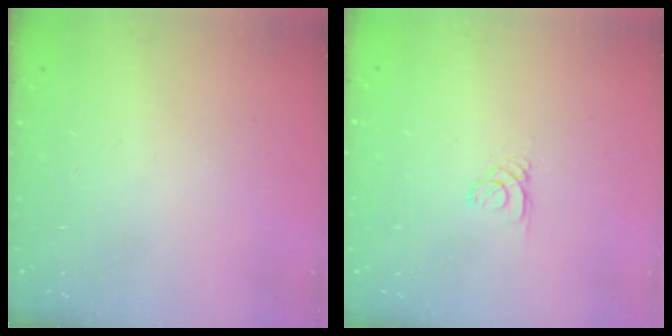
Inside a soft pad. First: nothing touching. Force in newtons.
{"total": 0.6, "press": 0.6, "slide": 0.1}